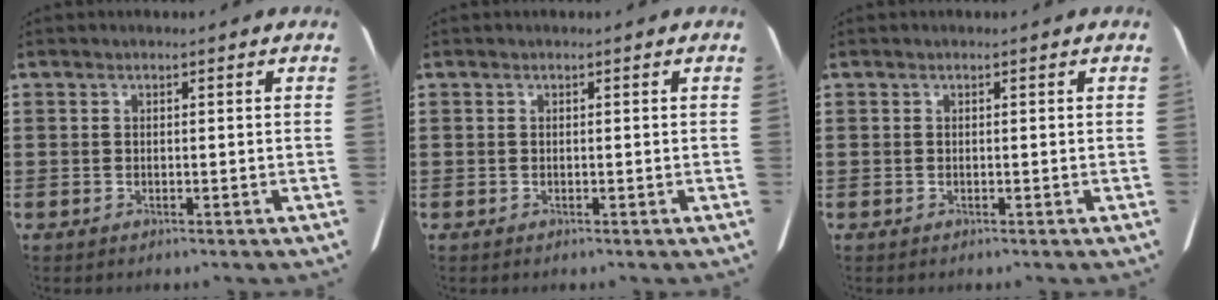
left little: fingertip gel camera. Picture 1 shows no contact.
{"total": 0.0}
{"total": 0.0}